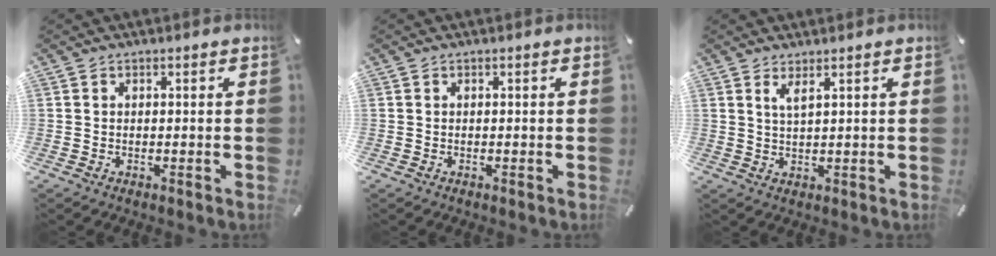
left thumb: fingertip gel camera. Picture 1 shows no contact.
{"total": 0.0}
{"total": 2.9, "force": [1.9, 0.4, 2.2], "torque": [-0.047, 0.000, 0.033]}